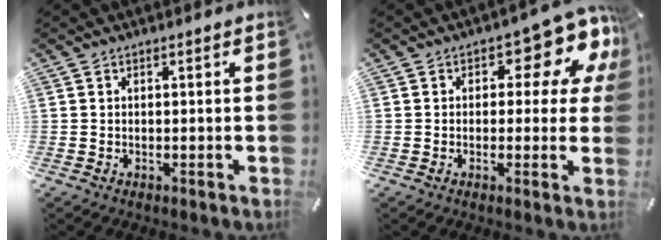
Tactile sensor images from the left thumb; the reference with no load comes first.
{"total": 11.1, "force": [4.6, 5.8, 8.3], "torque": [-0.091, -0.040, 0.076]}